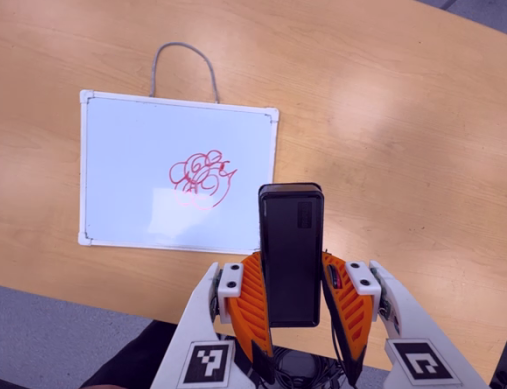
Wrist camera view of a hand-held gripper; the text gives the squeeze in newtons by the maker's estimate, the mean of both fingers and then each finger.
{"total": 4.7, "left": 3.5, "right": 5.8}